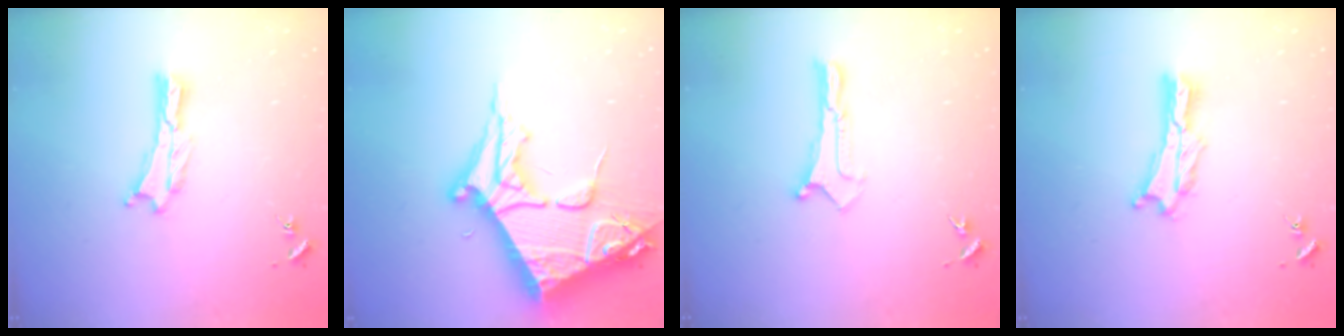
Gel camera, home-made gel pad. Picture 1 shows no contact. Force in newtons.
{"total": 14.3, "press": 14.2, "slide": 1.4}
{"total": 0.0}
{"total": 1.8, "press": 1.8, "slide": 0.2}